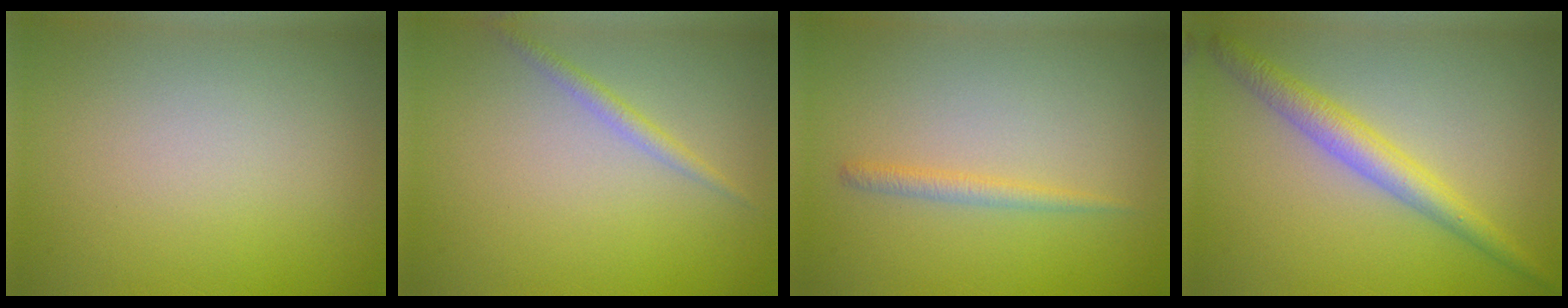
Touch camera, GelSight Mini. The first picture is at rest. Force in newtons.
{"total": 1.3, "press": 1.3, "slide": 0.0}
{"total": 1.3, "press": 1.3, "slide": 0.0}
{"total": 3.2, "press": 3.2, "slide": 0.1}